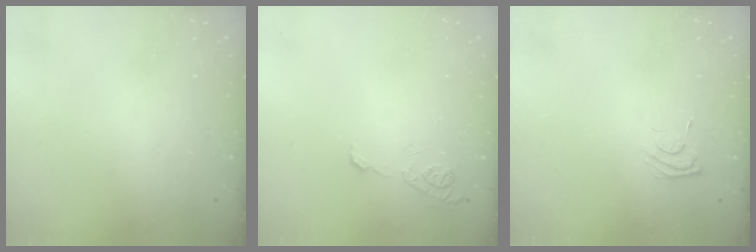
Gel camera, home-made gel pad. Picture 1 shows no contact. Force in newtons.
{"total": 7.6, "press": 7.5, "slide": 0.8}
{"total": 4.9, "press": 4.7, "slide": 1.1}